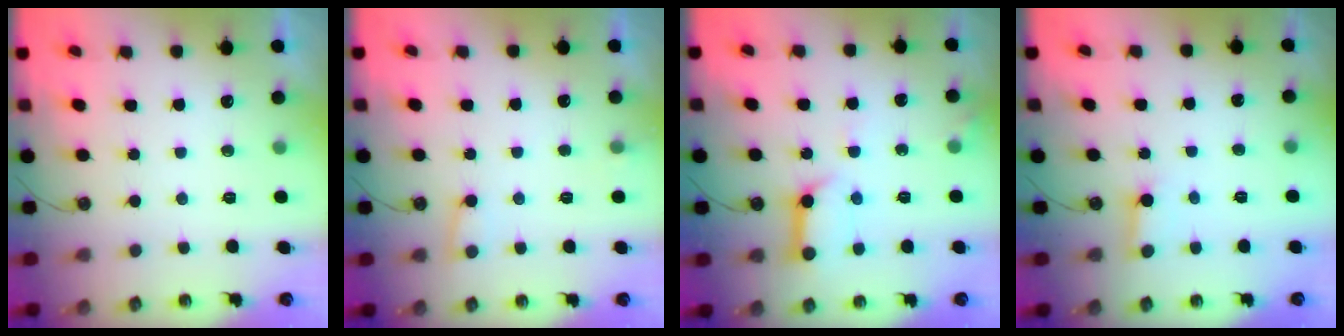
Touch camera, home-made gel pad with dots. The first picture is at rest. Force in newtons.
{"total": 6.5, "press": 6.5, "slide": 0.5}
{"total": 11.1, "press": 11.0, "slide": 1.3}
{"total": 2.5, "press": 2.5, "slide": 0.2}